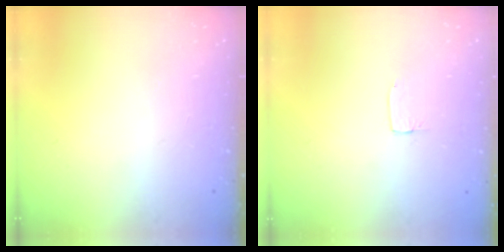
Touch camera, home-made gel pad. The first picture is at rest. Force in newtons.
{"total": 1.2, "press": 1.2, "slide": 0.0}